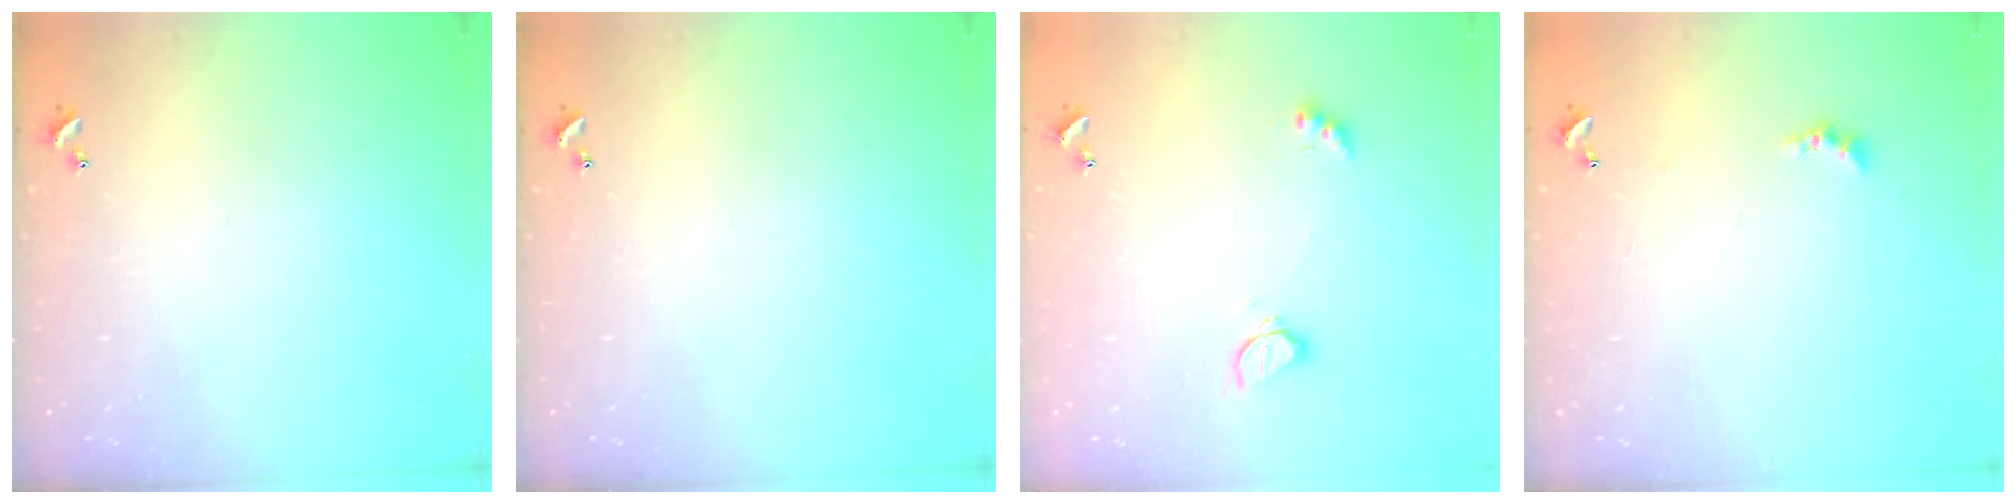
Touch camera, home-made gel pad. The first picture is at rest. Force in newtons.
{"total": 0.0}
{"total": 2.8, "press": 2.7, "slide": 0.6}
{"total": 0.6, "press": 0.4, "slide": 0.5}